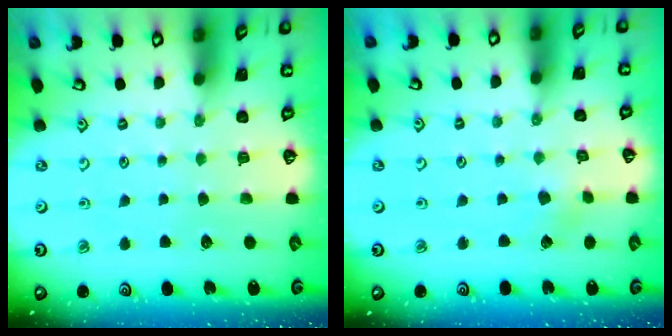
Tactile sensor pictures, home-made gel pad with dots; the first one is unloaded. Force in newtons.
{"total": 1.8, "press": 1.8, "slide": 0.3}